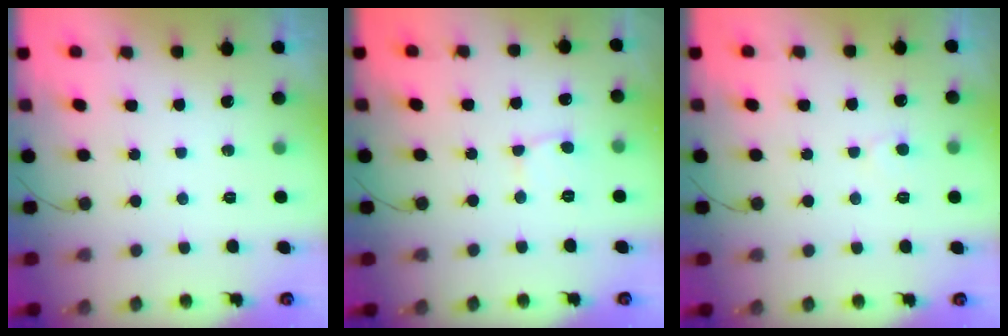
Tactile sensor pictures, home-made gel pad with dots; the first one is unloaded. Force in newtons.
{"total": 2.6, "press": 2.6, "slide": 0.1}
{"total": 4.4, "press": 4.4, "slide": 0.4}